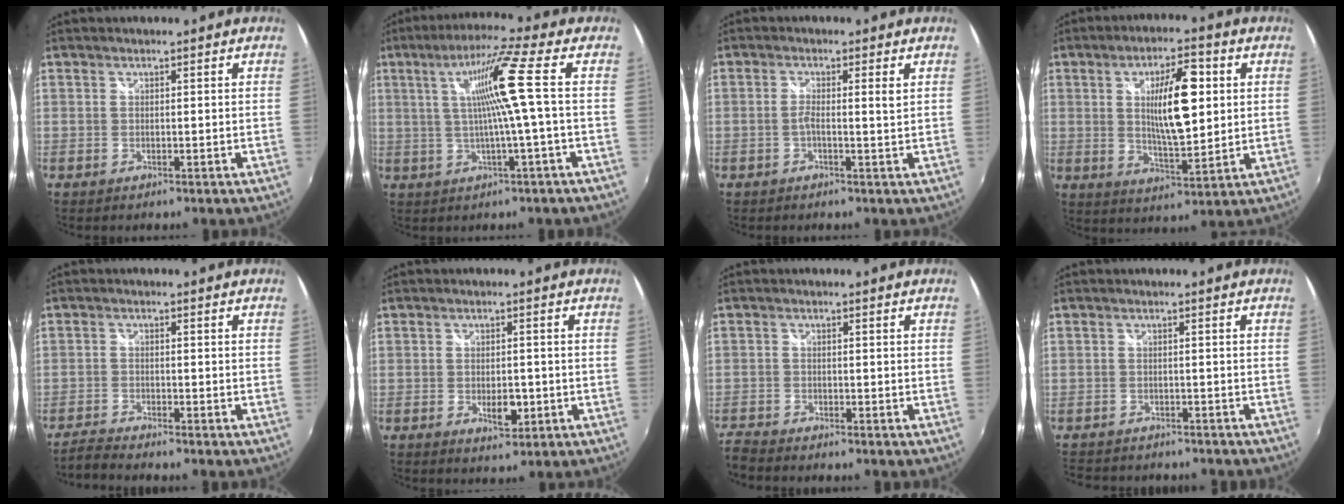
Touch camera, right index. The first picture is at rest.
{"total": 10.1, "force": [1.1, -1.6, 9.9], "torque": [-0.176, 0.005, 0.023]}
{"total": 2.2, "force": [0.0, -0.5, 2.1], "torque": [-0.037, 0.000, -0.005]}
{"total": 11.7, "force": [2.3, 3.8, 10.8], "torque": [-0.174, 0.003, 0.041]}
{"total": 3.7, "force": [-3.7, -0.1, 0.6], "torque": [-0.027, -0.013, -0.074]}
{"total": 4.0, "force": [-1.2, 2.0, 3.3], "torque": [-0.059, -0.007, -0.018]}
{"total": 4.6, "force": [-4.5, 0.5, 0.6], "torque": [-0.032, -0.021, -0.092]}
{"total": 7.5, "force": [-6.6, 3.0, 2.0], "torque": [-0.059, -0.009, -0.103]}